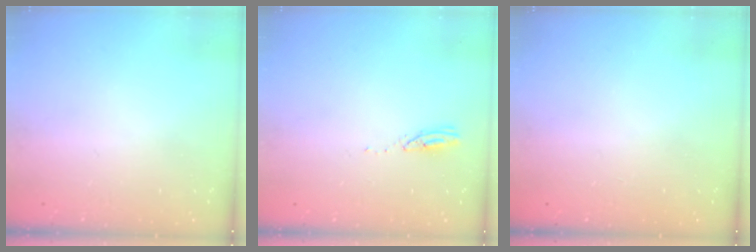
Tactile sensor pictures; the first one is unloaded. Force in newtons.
{"total": 2.8, "press": 2.8, "slide": 0.4}
{"total": 0.0}